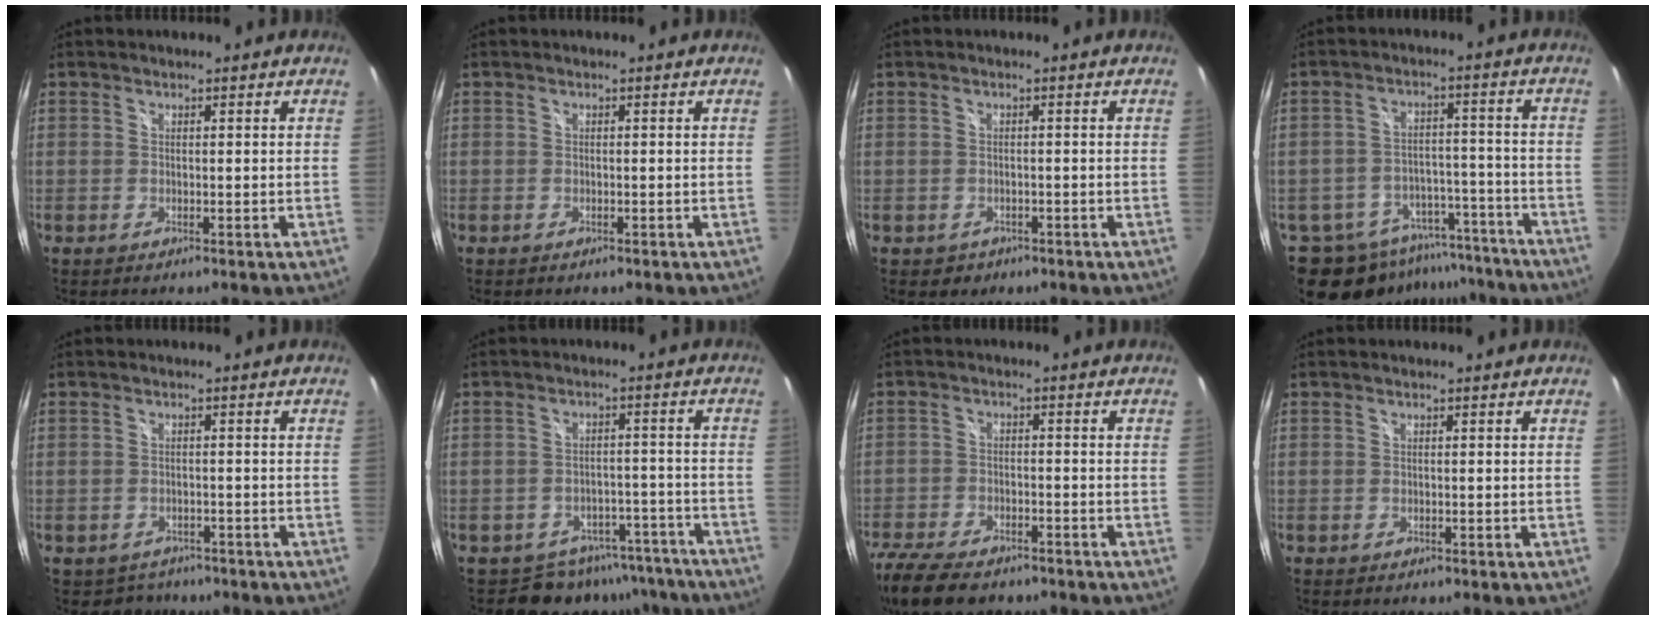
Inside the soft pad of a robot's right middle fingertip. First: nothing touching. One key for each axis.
{"total": 0.6, "fx": -0.4, "fy": 0.4, "fz": 0.1, "tx": -0.002, "ty": -0.002, "tz": -0.007}
{"total": 2.4, "fx": -1.1, "fy": 2.1, "fz": 0.7, "tx": -0.020, "ty": -0.001, "tz": -0.010}
{"total": 18.1, "fx": -14.6, "fy": 9.3, "fz": 5.5, "tx": -0.133, "ty": 0.027, "tz": -0.192}
{"total": 4.1, "fx": -3.0, "fy": 2.8, "fz": 0.3, "tx": -0.013, "ty": 0.000, "tz": -0.040}
{"total": 10.2, "fx": -8.5, "fy": 5.5, "fz": 1.2, "tx": -0.014, "ty": 0.025, "tz": -0.098}
{"total": 13.5, "fx": -10.4, "fy": 5.6, "fz": 6.5, "tx": -0.172, "ty": -0.033, "tz": -0.182}
{"total": 0.0}